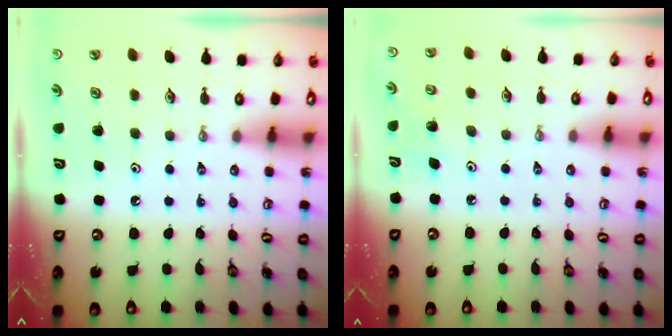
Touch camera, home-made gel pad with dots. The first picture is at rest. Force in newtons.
{"total": 4.6, "press": 4.4, "slide": 1.2}